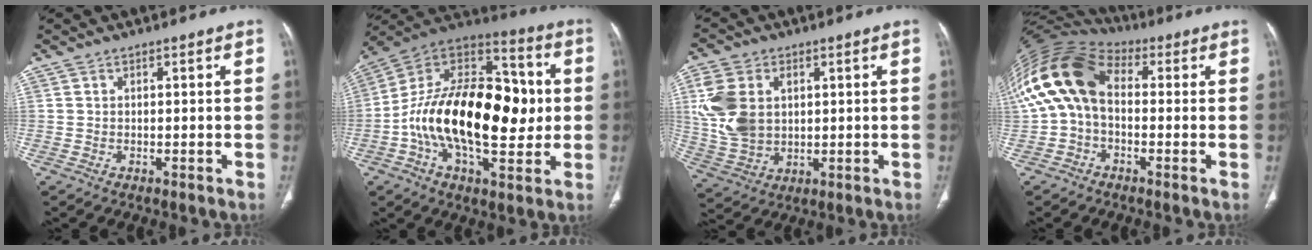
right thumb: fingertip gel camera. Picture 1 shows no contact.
{"total": 28.4, "force": [-1.4, 15.4, 23.9], "torque": [-0.389, 0.026, -0.020]}
{"total": 12.8, "force": [2.6, 9.2, 8.5], "torque": [-0.171, -0.003, 0.060]}
{"total": 15.3, "force": [0.9, 10.0, 11.5], "torque": [-0.230, 0.045, 0.006]}